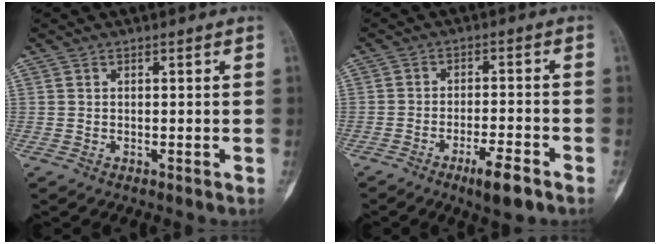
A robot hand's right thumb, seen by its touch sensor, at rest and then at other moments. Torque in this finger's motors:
{"motor_torque": [2.39, 0.61, 1.28, -1.49, 0.20]}